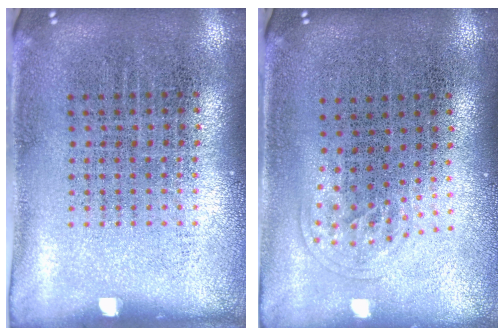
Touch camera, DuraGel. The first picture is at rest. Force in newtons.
{"total": 1.0, "press": 0.6, "slide": 0.8}